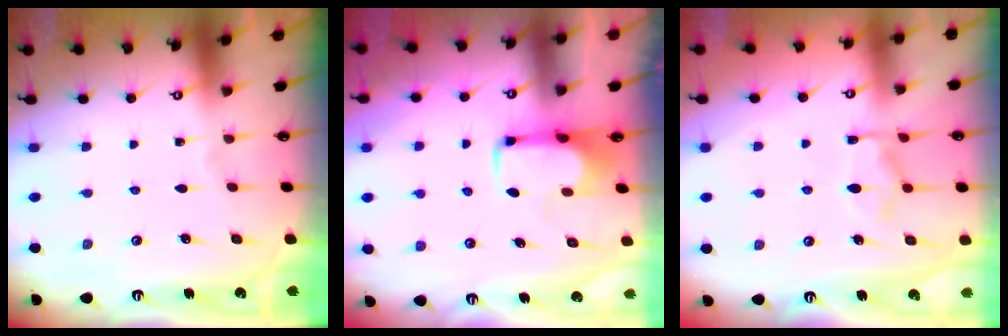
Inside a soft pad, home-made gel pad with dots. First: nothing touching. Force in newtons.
{"total": 1.9, "press": 1.9, "slide": 0.4}
{"total": 4.2, "press": 3.8, "slide": 1.8}